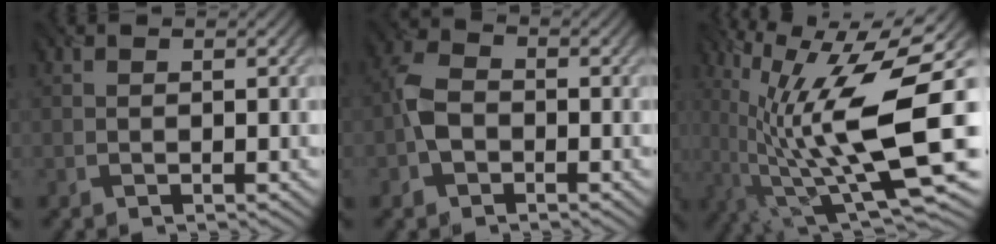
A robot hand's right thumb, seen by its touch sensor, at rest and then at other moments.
{"total": 4.5, "force": [-1.4, 3.3, 2.8], "torque": [-0.065, 0.004, -0.037]}
{"total": 18.9, "force": [0.4, 5.4, 18.1], "torque": [-0.310, -0.017, 0.020]}